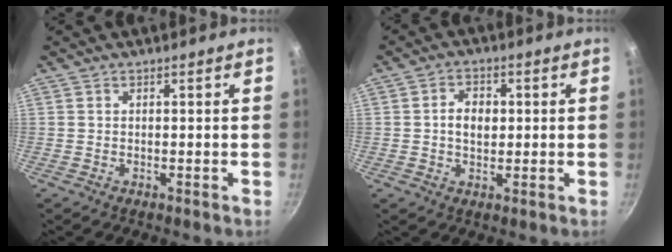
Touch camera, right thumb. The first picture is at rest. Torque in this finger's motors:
{"motor_torque": [-0.32, 0.37, 0.00, -0.23, 0.04]}